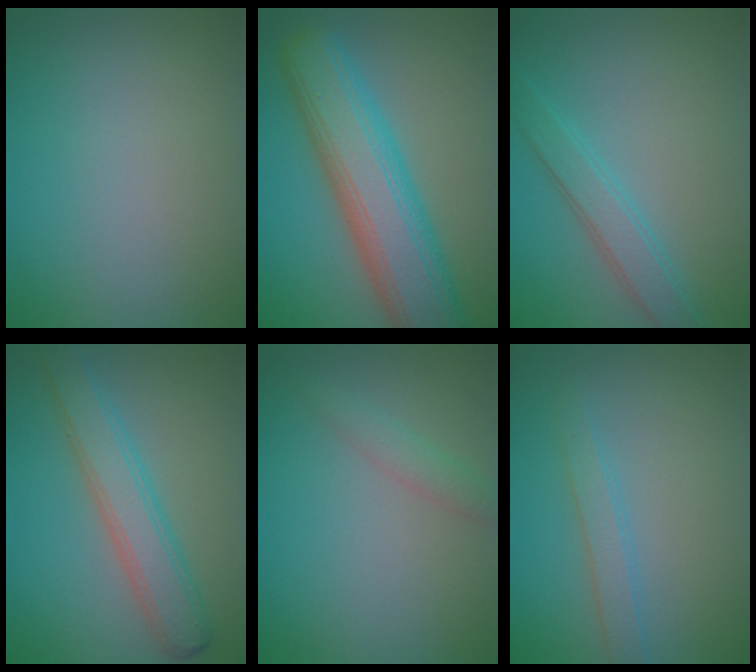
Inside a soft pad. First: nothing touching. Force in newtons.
{"total": 10.2, "press": 10.2, "slide": 0.6}
{"total": 3.0, "press": 3.0, "slide": 0.1}
{"total": 4.7, "press": 4.7, "slide": 0.1}
{"total": 1.5, "press": 1.5, "slide": 0.1}
{"total": 2.0, "press": 2.0, "slide": 0.1}